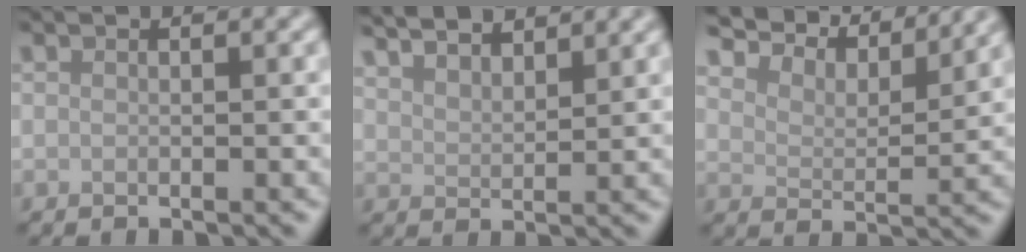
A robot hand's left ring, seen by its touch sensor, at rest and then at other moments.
{"total": 5.2, "force": [4.6, 1.3, 2.2], "torque": [-0.025, 0.017, 0.055]}
{"total": 7.5, "force": [6.9, 1.4, 2.6], "torque": [-0.064, 0.012, 0.096]}